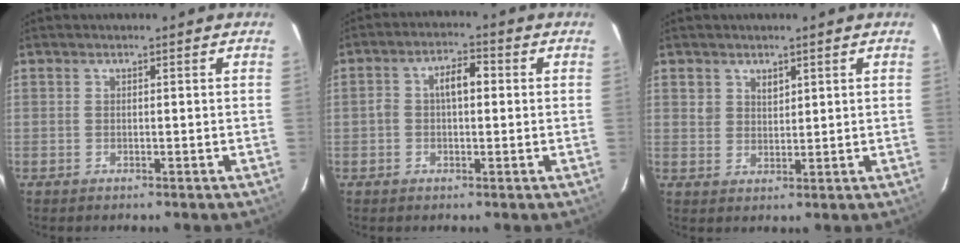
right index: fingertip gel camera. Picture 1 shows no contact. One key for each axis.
{"total": 5.2, "fx": 0.3, "fy": 2.8, "fz": 4.4, "tx": -0.077, "ty": 0.017, "tz": 0.005}
{"total": 3.0, "fx": 1.7, "fy": 2.3, "fz": 0.7, "tx": -0.004, "ty": 0.006, "tz": 0.034}